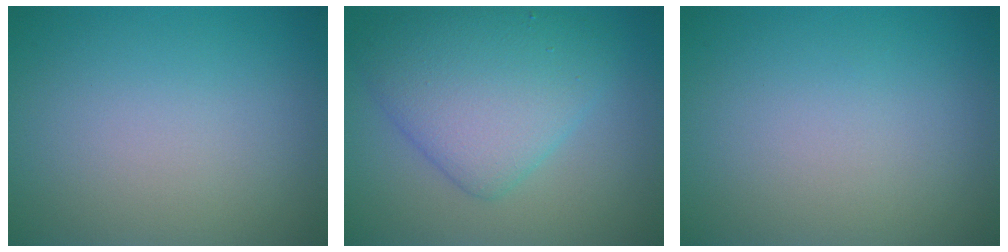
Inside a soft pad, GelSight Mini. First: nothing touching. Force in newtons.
{"total": 6.3, "press": 6.3, "slide": 0.1}
{"total": 0.0}